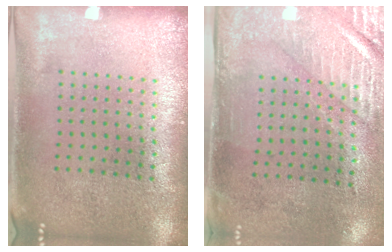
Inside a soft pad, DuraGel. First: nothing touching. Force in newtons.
{"total": 2.9, "press": 2.4, "slide": 1.6}